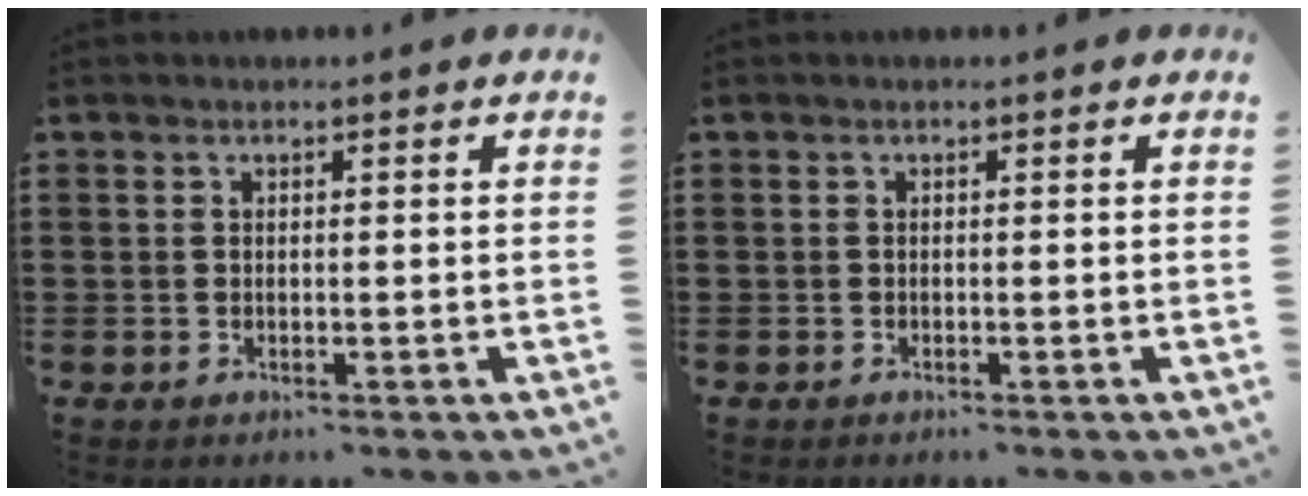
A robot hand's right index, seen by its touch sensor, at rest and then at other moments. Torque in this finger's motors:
{"motor_torque": [-0.02, -0.03, 0.00, 0.00]}